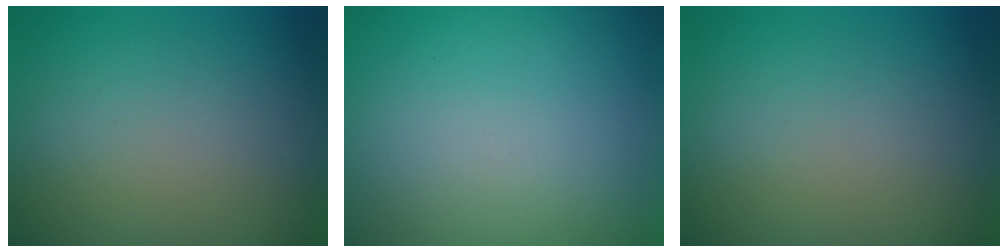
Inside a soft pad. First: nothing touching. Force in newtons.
{"total": 0.0}
{"total": 0.0}